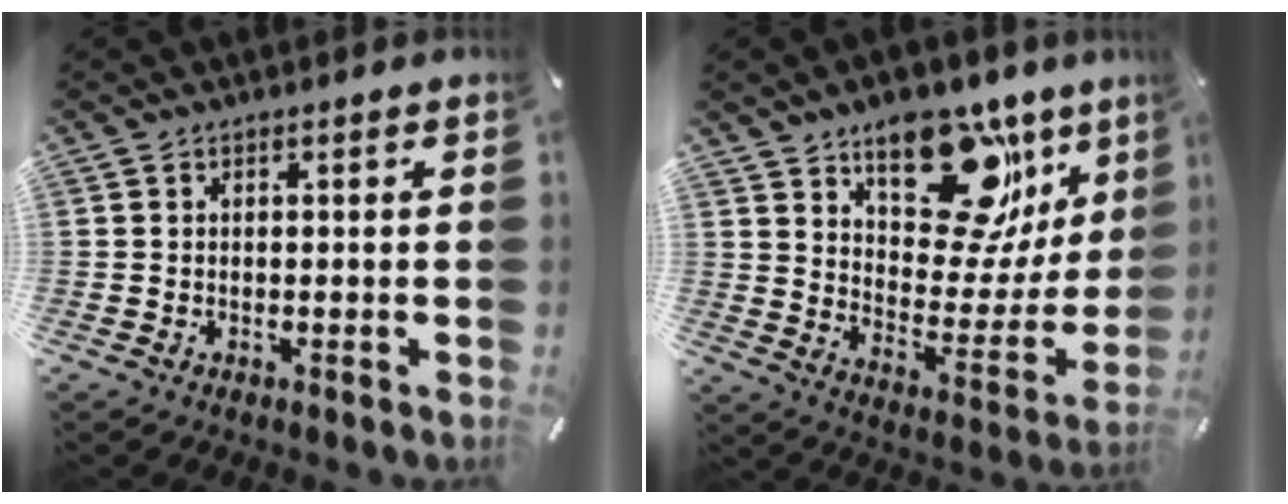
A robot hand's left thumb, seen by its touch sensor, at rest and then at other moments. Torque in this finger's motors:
{"motor_torque": [2.39, 2.27, 1.29, -1.48, 0.45]}